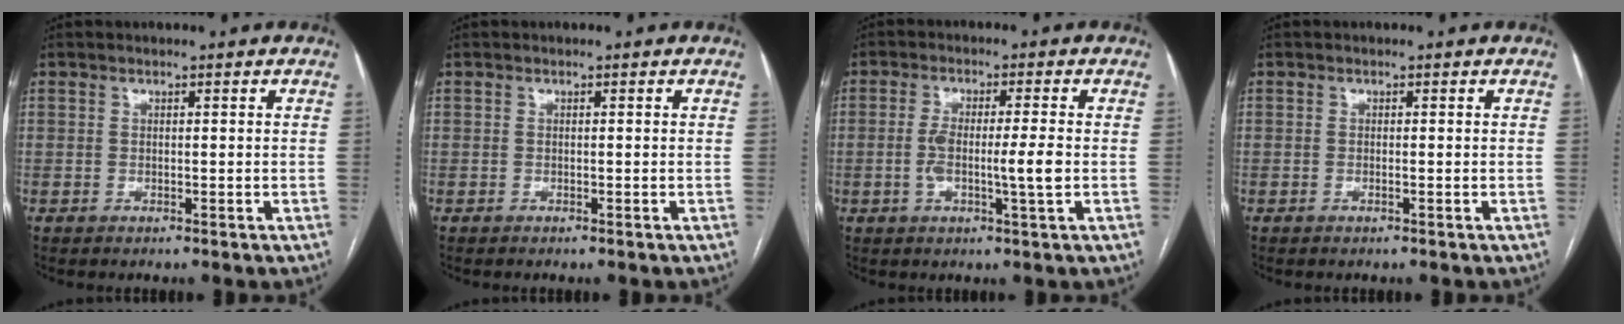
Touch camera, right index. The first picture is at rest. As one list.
[{"total": 0.0}, {"total": 6.2, "force": [-0.9, 0.1, 6.1], "torque": [-0.115, 0.001, -0.016]}, {"total": 0.0}]